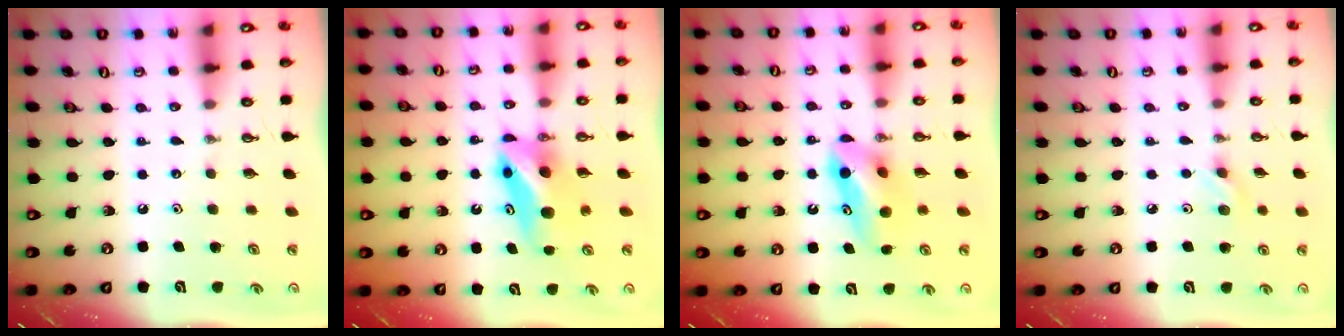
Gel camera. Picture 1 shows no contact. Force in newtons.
{"total": 8.7, "press": 7.8, "slide": 3.8}
{"total": 8.1, "press": 7.9, "slide": 1.3}
{"total": 5.7, "press": 5.5, "slide": 1.6}